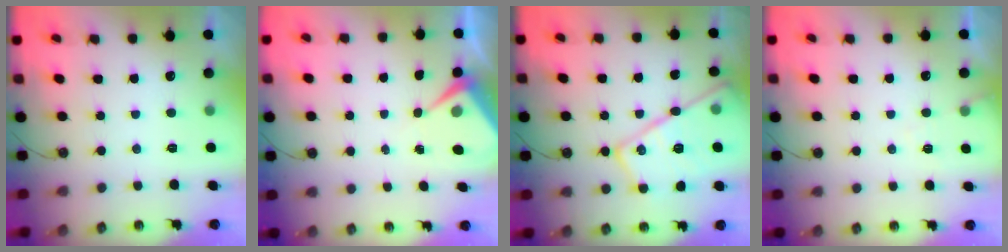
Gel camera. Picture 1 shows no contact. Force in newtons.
{"total": 6.7, "press": 6.6, "slide": 0.7}
{"total": 21.1, "press": 21.0, "slide": 1.7}
{"total": 3.7, "press": 3.7, "slide": 0.5}